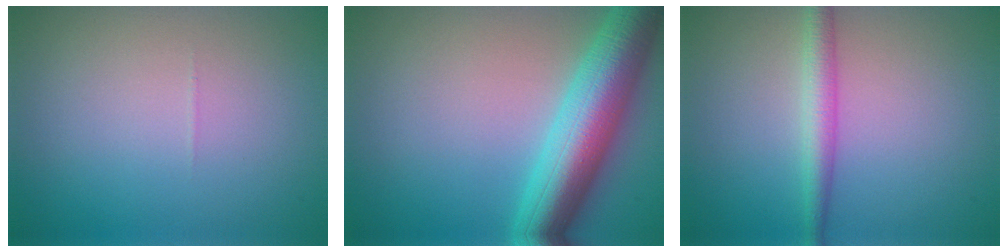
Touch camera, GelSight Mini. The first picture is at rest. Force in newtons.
{"total": 8.9, "press": 8.9, "slide": 0.2}
{"total": 2.5, "press": 2.5, "slide": 0.1}